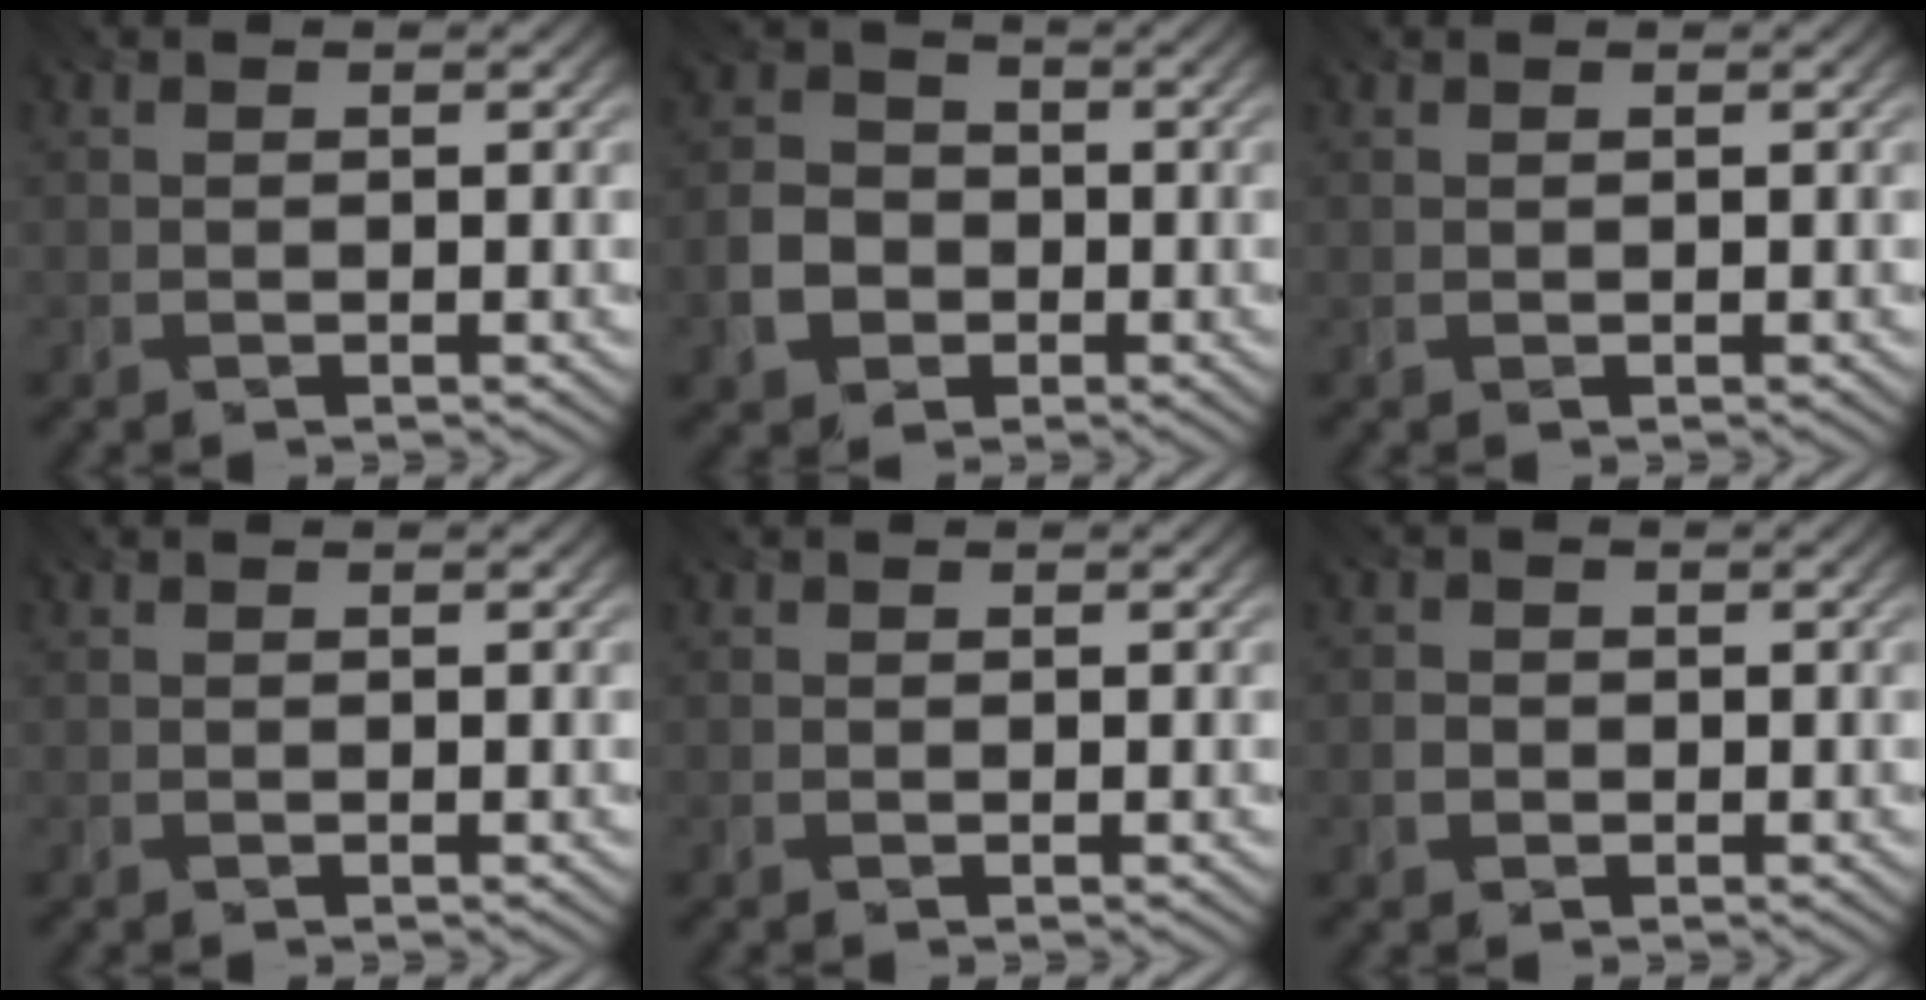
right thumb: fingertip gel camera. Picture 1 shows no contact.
{"total": 5.3, "force": [-2.7, 4.1, 2.0], "torque": [-0.043, -0.008, -0.066]}
{"total": 0.6, "force": [0.5, 0.1, 0.4], "torque": [-0.009, 0.000, 0.008]}
{"total": 0.0}
{"total": 0.0}
{"total": 1.8, "force": [-1.1, 1.4, 0.2], "torque": [-0.004, -0.006, -0.028]}